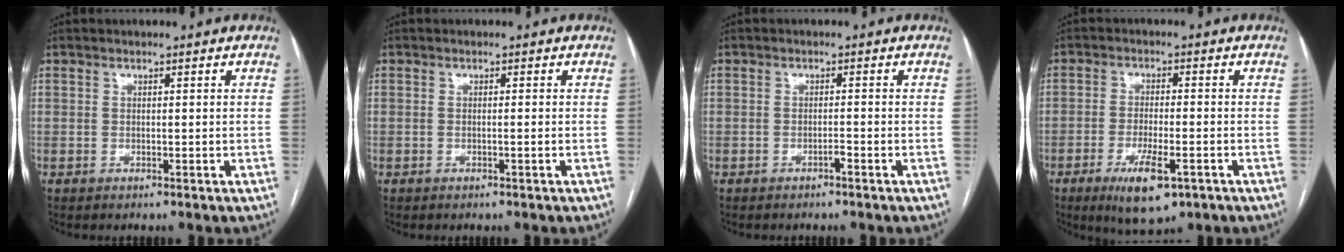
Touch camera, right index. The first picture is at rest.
{"total": 0.5, "force": [-0.1, -0.1, 0.5], "torque": [-0.009, 0.001, -0.002]}
{"total": 0.9, "force": [-0.7, 0.1, 0.6], "torque": [-0.013, 0.001, -0.012]}
{"total": 8.4, "force": [-4.2, 2.1, 6.9], "torque": [-0.124, -0.016, -0.063]}